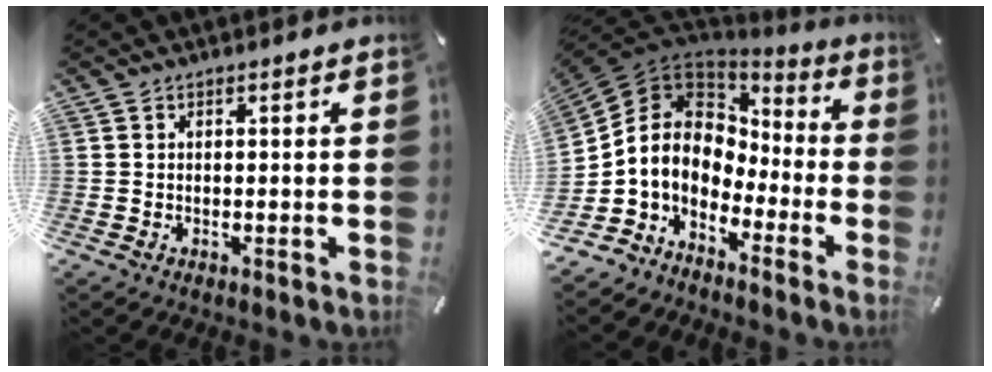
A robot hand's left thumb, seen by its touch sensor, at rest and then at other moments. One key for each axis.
{"total": 9.0, "fx": -2.2, "fy": 7.6, "fz": 4.2, "tx": -0.130, "ty": -0.008, "tz": -0.051}